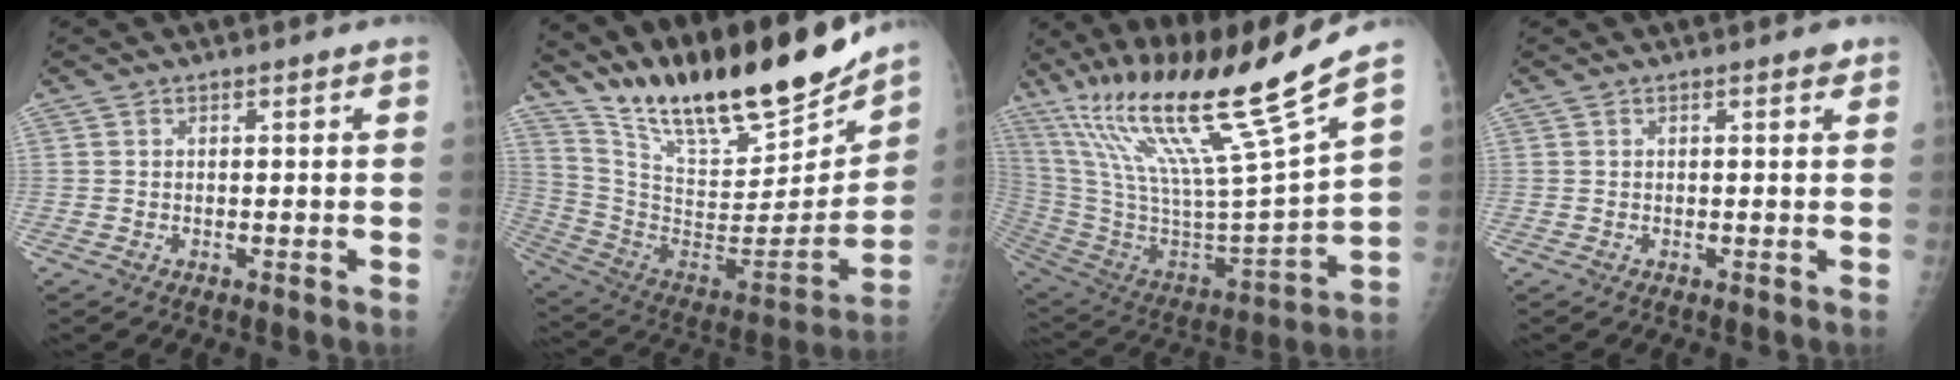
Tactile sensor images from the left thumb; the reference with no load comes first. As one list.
[{"total": 27.1, "force": [22.1, 6.7, 14.2], "torque": [-0.206, -0.107, 0.371]}, {"total": 25.6, "force": [18.1, 0.5, 18.0], "torque": [-0.312, -0.077, 0.341]}, {"total": 1.0, "force": [0.6, 0.4, 0.6], "torque": [-0.004, -0.001, 0.004]}]